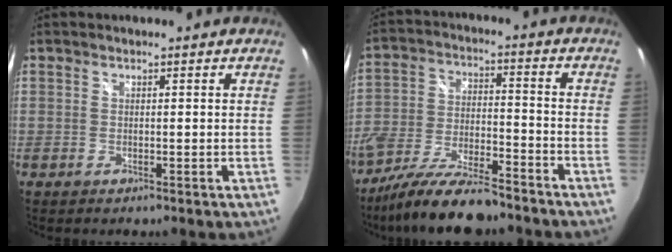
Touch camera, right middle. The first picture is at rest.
{"total": 15.8, "force": [-12.6, 3.9, 8.7], "torque": [-0.178, -0.031, -0.222]}